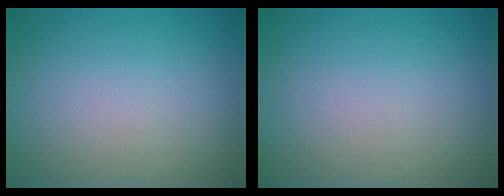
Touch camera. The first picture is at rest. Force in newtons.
{"total": 0.0}